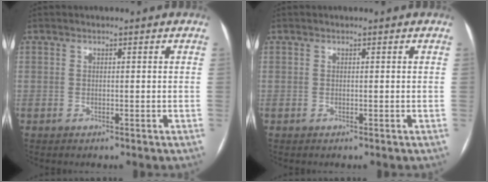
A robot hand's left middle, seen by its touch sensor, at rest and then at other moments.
{"total": 0.0}